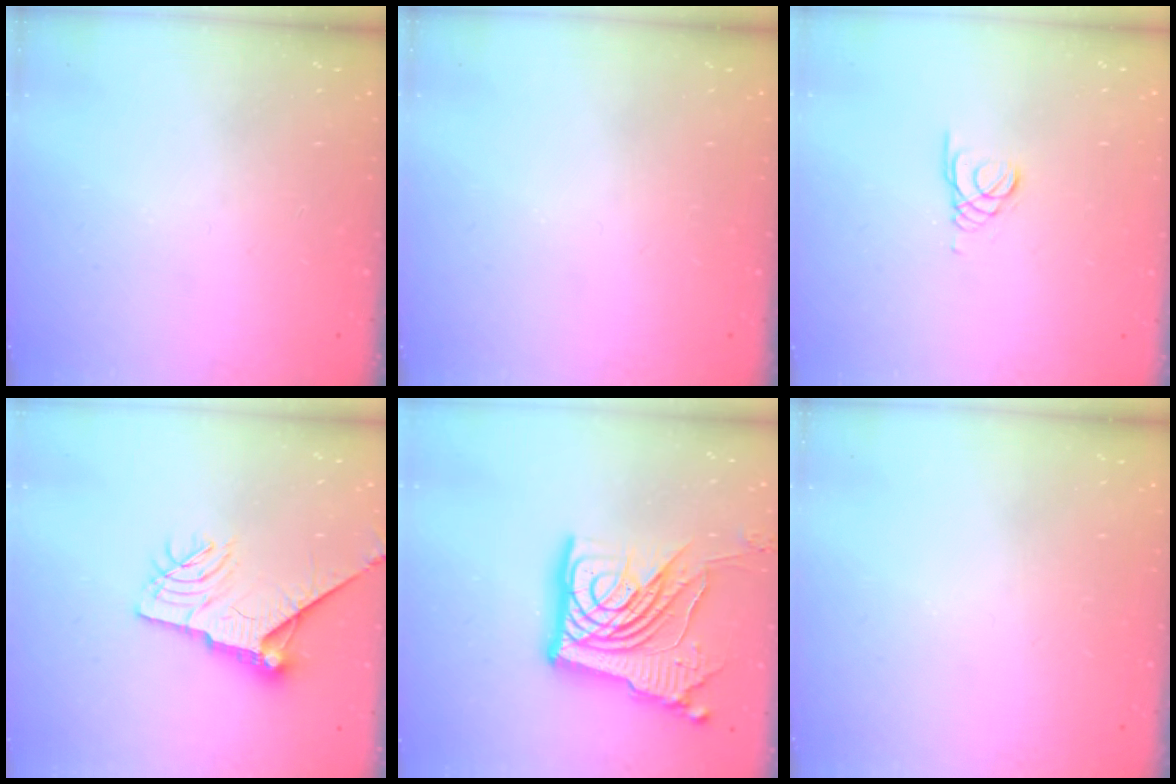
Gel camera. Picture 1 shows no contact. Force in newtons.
{"total": 0.0}
{"total": 1.0, "press": 1.0, "slide": 0.1}
{"total": 12.8, "press": 12.7, "slide": 1.3}
{"total": 22.5, "press": 22.4, "slide": 2.7}
{"total": 0.0}